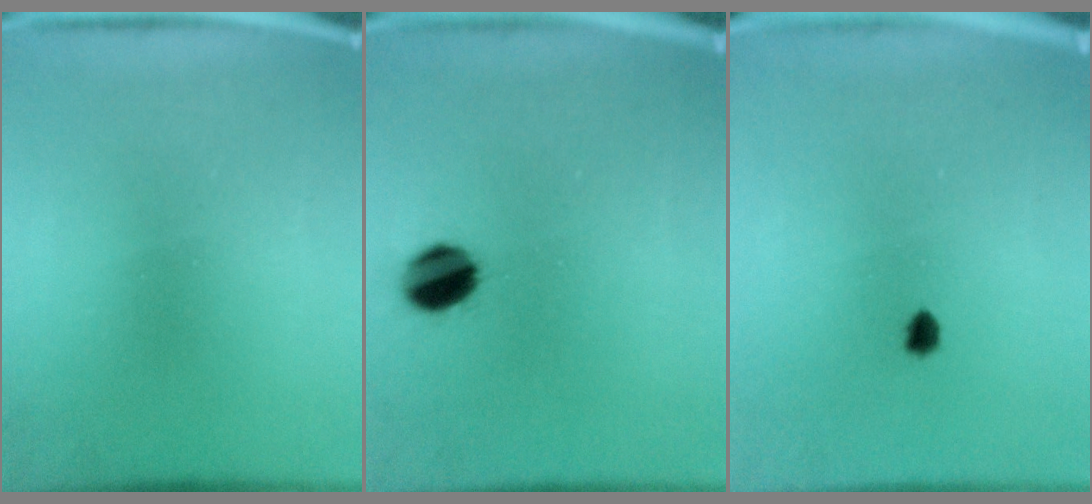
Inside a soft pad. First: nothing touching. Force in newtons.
{"total": 8.1}
{"total": 1.1}